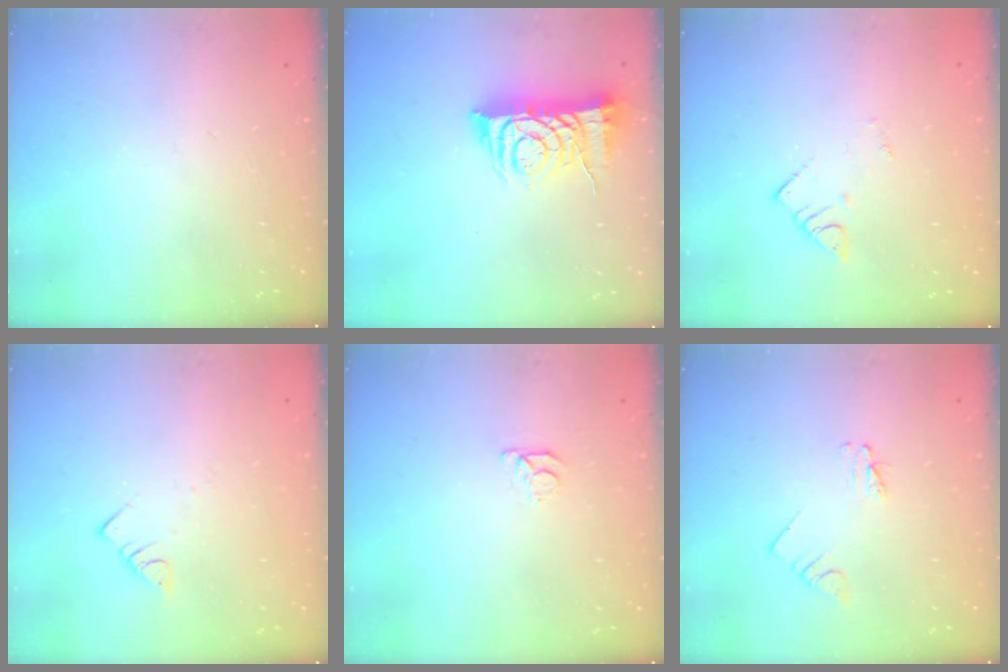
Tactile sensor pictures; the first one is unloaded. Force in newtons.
{"total": 8.5, "press": 8.5, "slide": 0.9}
{"total": 2.1, "press": 2.1, "slide": 0.3}
{"total": 3.0, "press": 3.0, "slide": 0.0}
{"total": 3.5, "press": 3.5, "slide": 0.4}
{"total": 1.8, "press": 1.8, "slide": 0.1}